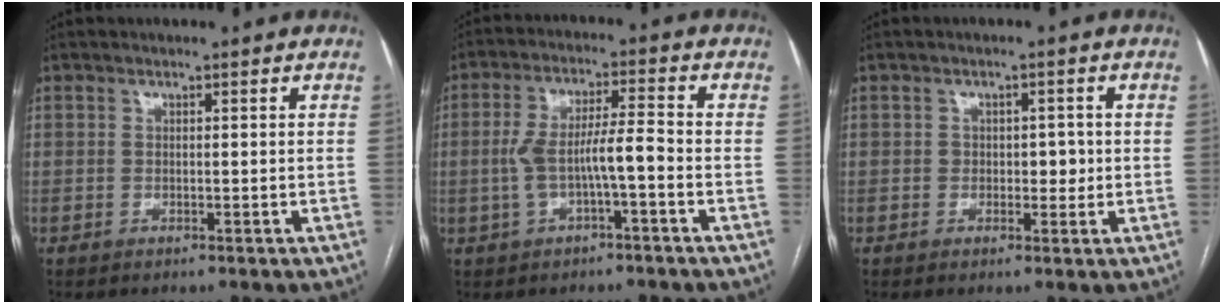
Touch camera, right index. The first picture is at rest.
{"total": 7.2, "force": [-1.8, 1.1, 6.9], "torque": [-0.141, 0.024, -0.030]}
{"total": 2.8, "force": [-0.1, 1.9, 2.1], "torque": [-0.022, 0.007, 0.001]}